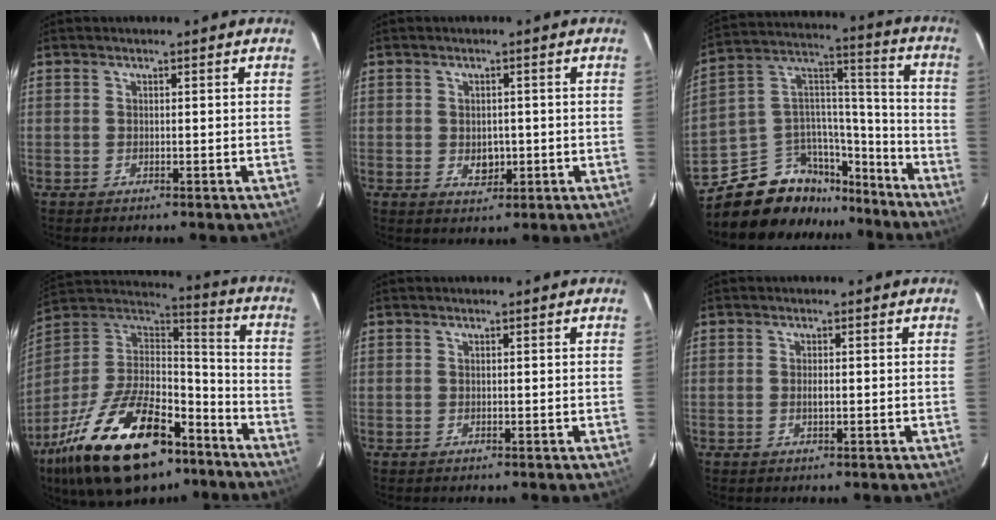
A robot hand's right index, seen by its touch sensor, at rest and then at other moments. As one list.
[{"total": 3.8, "force": [-0.6, 3.0, 2.3], "torque": [-0.036, -0.002, -0.005]}, {"total": 18.1, "force": [-14.6, 9.4, 5.1], "torque": [-0.109, 0.082, -0.227]}, {"total": 31.0, "force": [-18.9, 14.1, 20.1], "torque": [-0.385, -0.008, -0.297]}, {"total": 0.0}, {"total": 1.3, "force": [-0.2, 0.6, 1.1], "torque": [-0.020, 0.001, -0.004]}]